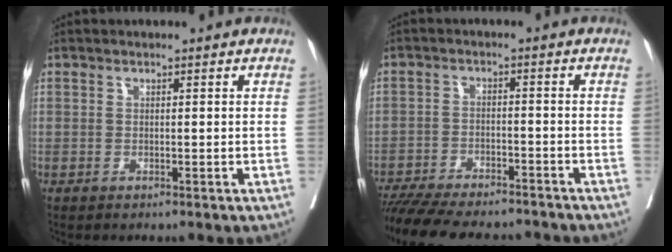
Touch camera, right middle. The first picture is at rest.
{"total": 15.2, "force": [-13.6, 3.7, 5.8], "torque": [-0.115, -0.007, -0.197]}